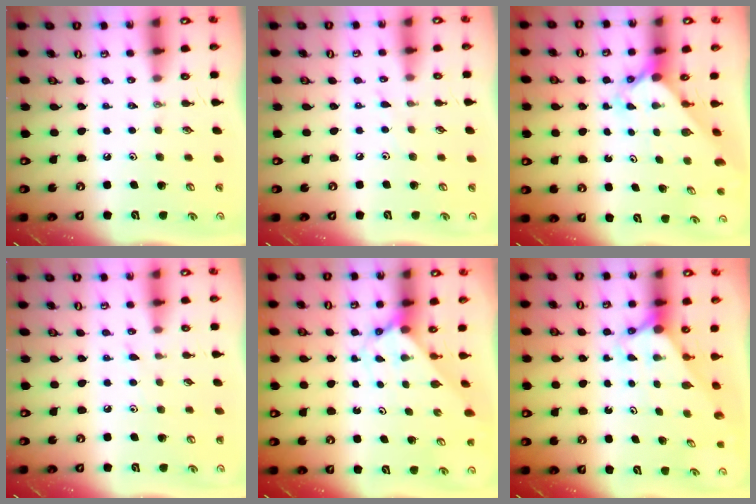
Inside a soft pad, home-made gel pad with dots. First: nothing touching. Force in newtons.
{"total": 3.7, "press": 3.6, "slide": 0.5}
{"total": 2.5, "press": 2.5, "slide": 0.2}
{"total": 4.3, "press": 4.2, "slide": 0.6}
{"total": 2.4, "press": 2.4, "slide": 0.2}
{"total": 2.8, "press": 2.8, "slide": 0.0}